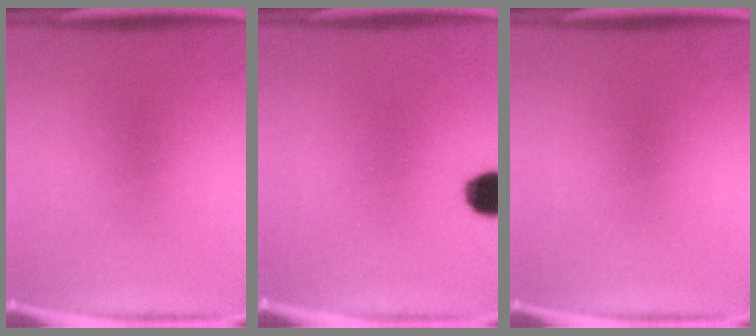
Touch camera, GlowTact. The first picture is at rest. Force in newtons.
{"total": 6.5}
{"total": 0.0}